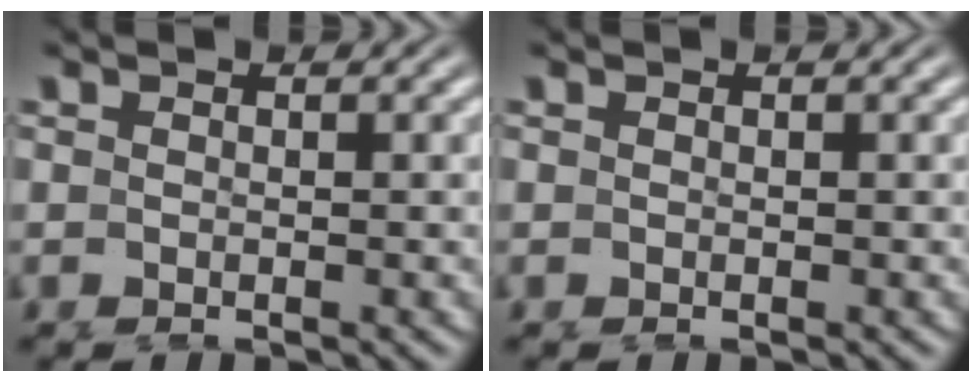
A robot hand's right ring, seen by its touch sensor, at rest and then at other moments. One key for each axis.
{"total": 0.0}